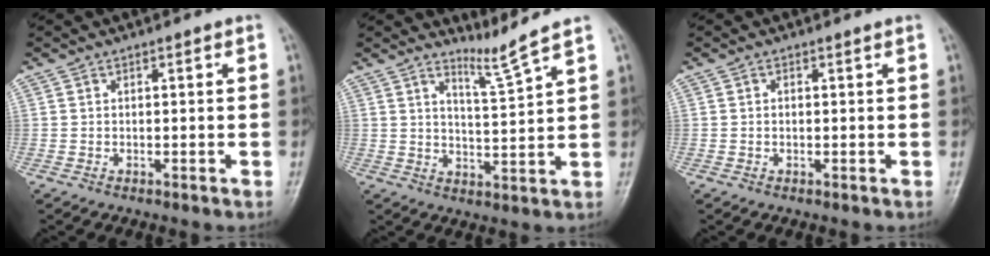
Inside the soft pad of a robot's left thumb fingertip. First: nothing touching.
{"total": 4.5, "force": [3.9, -1.9, 1.3], "torque": [-0.030, -0.059, 0.081]}
{"total": 0.6, "force": [0.1, 0.3, 0.5], "torque": [-0.010, 0.004, 0.003]}